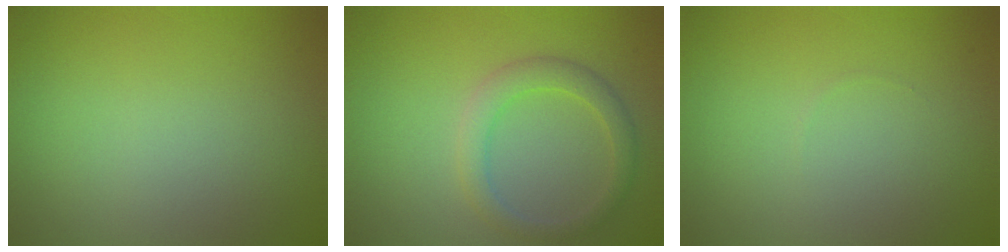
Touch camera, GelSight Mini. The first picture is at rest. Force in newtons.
{"total": 2.7, "press": 2.7, "slide": 0.0}
{"total": 0.0}